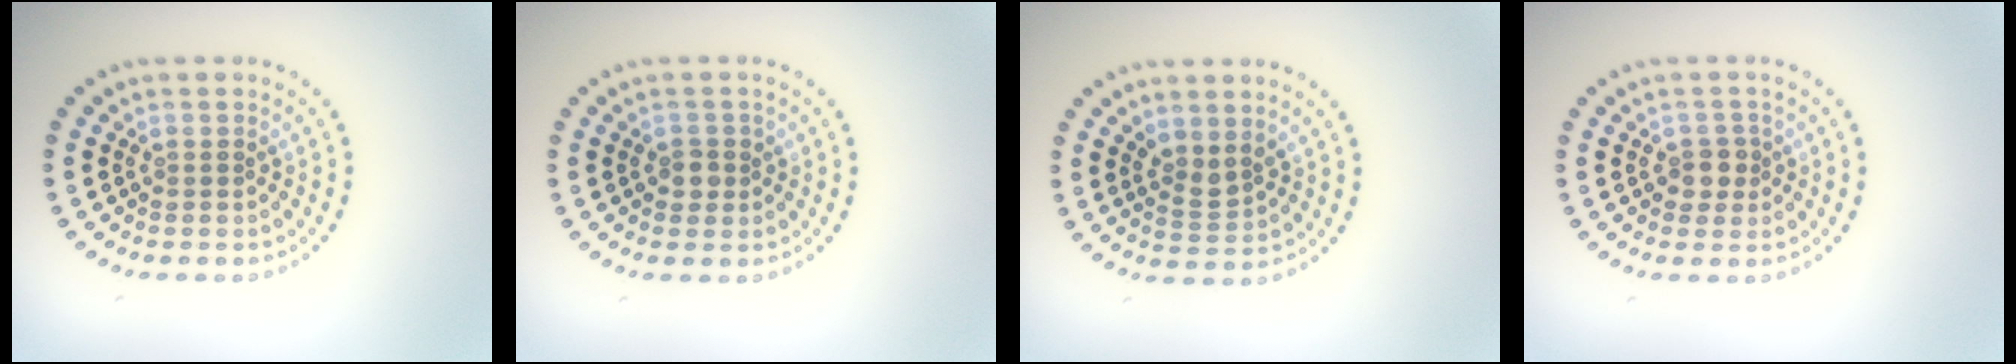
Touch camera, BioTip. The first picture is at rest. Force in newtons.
{"total": 1.4, "press": 1.2, "slide": 0.6}
{"total": 1.8, "press": 1.4, "slide": 1.2}
{"total": 1.8, "press": 1.5, "slide": 0.9}